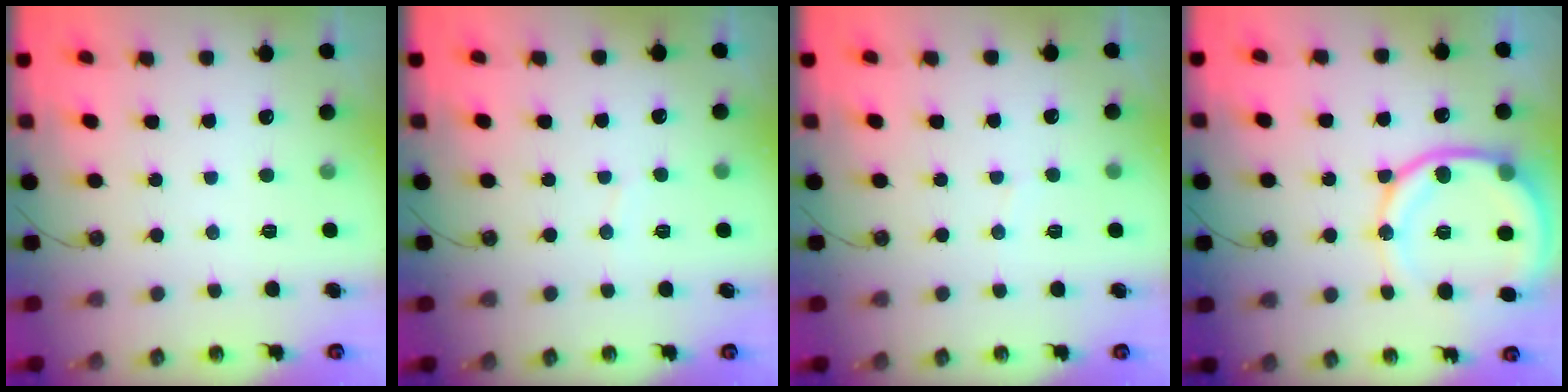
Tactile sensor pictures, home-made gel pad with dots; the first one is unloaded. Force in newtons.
{"total": 3.4, "press": 3.4, "slide": 0.3}
{"total": 2.9, "press": 2.9, "slide": 0.2}
{"total": 14.2, "press": 14.2, "slide": 1.3}